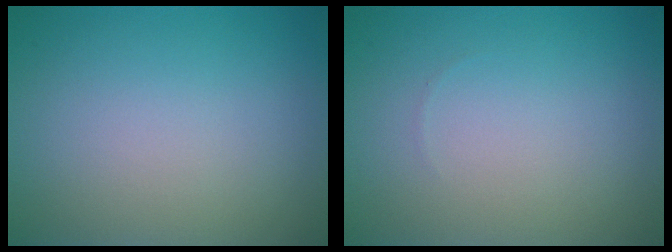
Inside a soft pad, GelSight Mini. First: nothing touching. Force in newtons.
{"total": 0.0}